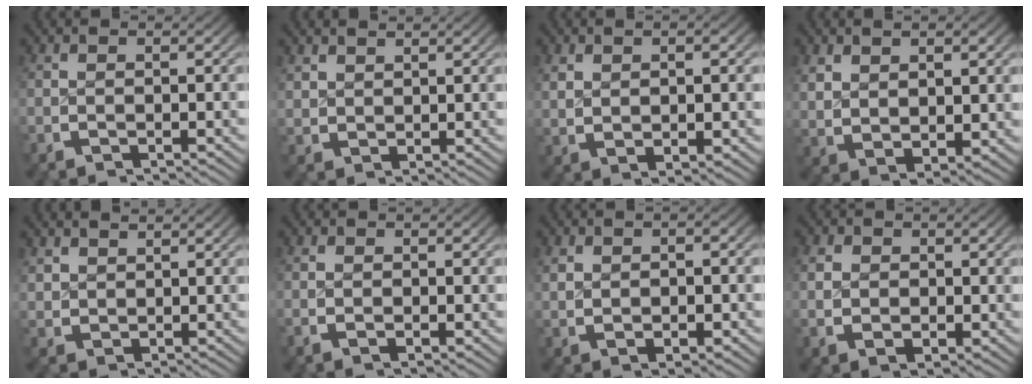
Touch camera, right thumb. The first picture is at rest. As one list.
[{"total": 2.0, "force": [1.9, 0.5, 0.2], "torque": [0.000, 0.004, 0.046]}, {"total": 3.2, "force": [1.1, 1.5, 2.6], "torque": [-0.044, 0.002, 0.029]}, {"total": 4.4, "force": [1.4, 2.7, 3.2], "torque": [-0.059, -0.010, 0.041]}, {"total": 2.4, "force": [2.1, 0.9, 0.4], "torque": [-0.005, 0.001, 0.051]}, {"total": 1.2, "force": [0.4, 0.5, 1.1], "torque": [-0.021, -0.004, 0.014]}, {"total": 3.1, "force": [0.6, 1.7, 2.6], "torque": [-0.047, -0.004, 0.020]}, {"total": 3.7, "force": [0.5, 2.8, 2.4], "torque": [-0.046, -0.016, 0.022]}]